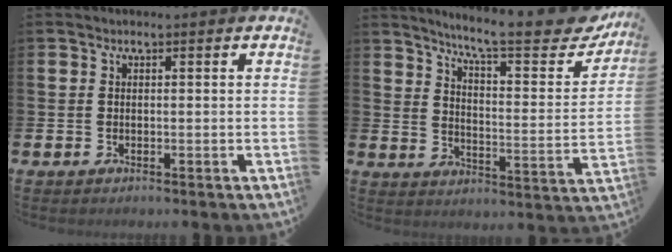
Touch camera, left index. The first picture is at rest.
{"total": 9.7, "force": [8.2, 1.5, 4.9], "torque": [-0.098, -0.056, 0.129]}